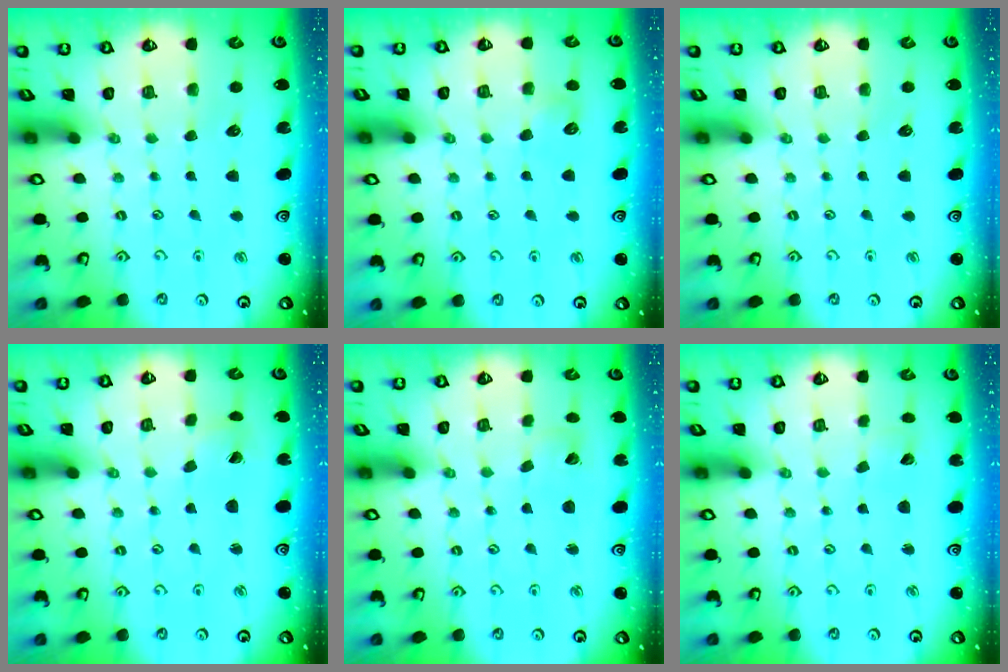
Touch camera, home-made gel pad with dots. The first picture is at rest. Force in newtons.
{"total": 6.0, "press": 6.0, "slide": 0.5}
{"total": 0.0}
{"total": 2.5, "press": 2.5, "slide": 0.1}
{"total": 3.1, "press": 3.1, "slide": 0.3}
{"total": 1.5, "press": 1.5, "slide": 0.0}